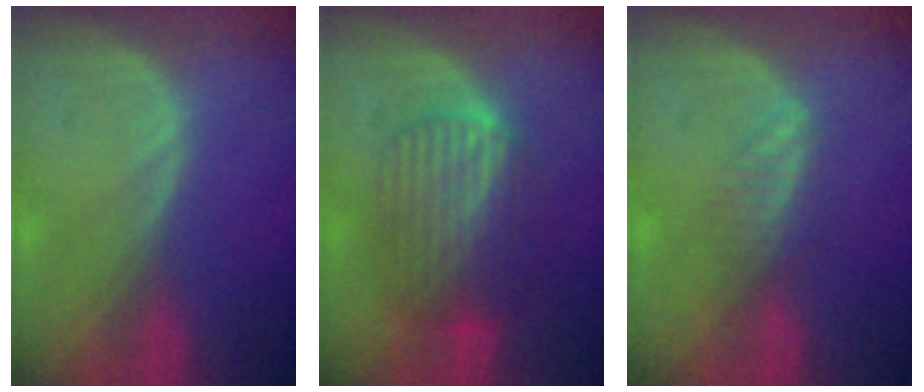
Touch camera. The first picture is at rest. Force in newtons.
{"total": 7.1, "press": 7.1, "slide": 0.2}
{"total": 2.3, "press": 2.3, "slide": 0.1}